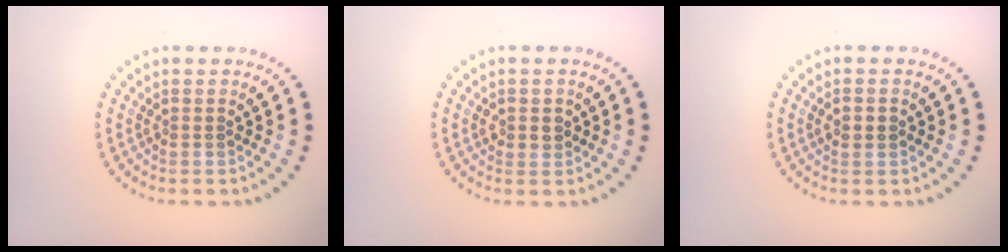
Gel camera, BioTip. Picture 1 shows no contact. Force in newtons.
{"total": 1.5, "press": 1.4, "slide": 0.5}
{"total": 1.8, "press": 1.8, "slide": 0.1}